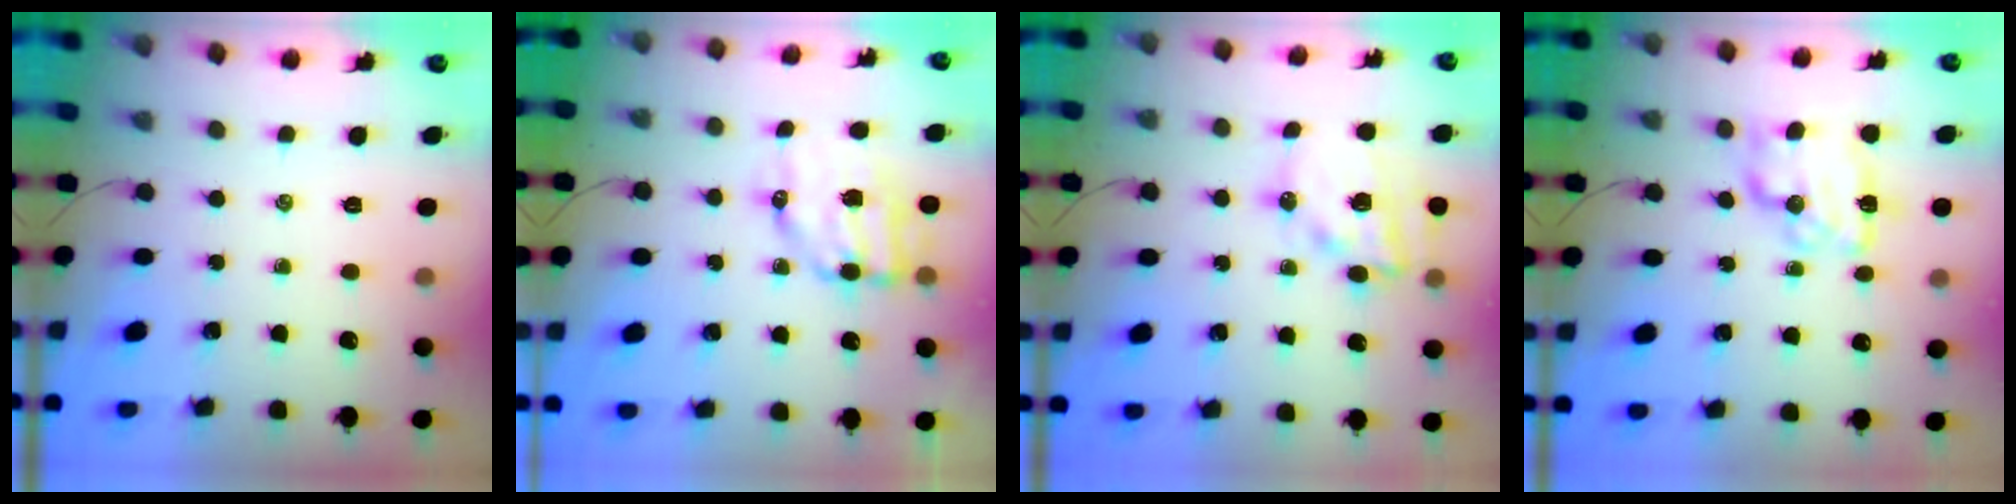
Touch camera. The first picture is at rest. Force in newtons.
{"total": 9.8, "press": 9.7, "slide": 1.7}
{"total": 14.7, "press": 14.4, "slide": 3.1}
{"total": 11.1, "press": 11.1, "slide": 0.4}